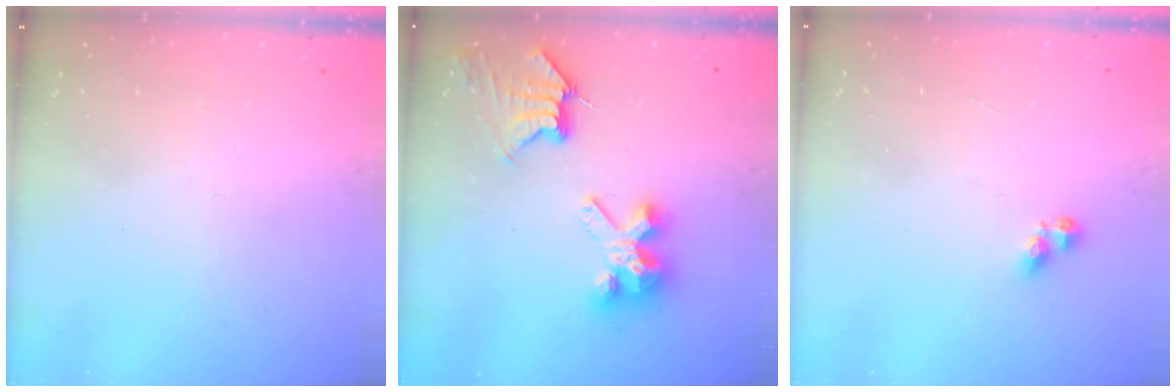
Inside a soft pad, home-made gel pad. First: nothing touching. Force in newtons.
{"total": 10.3, "press": 10.2, "slide": 1.1}
{"total": 3.4, "press": 3.4, "slide": 0.5}